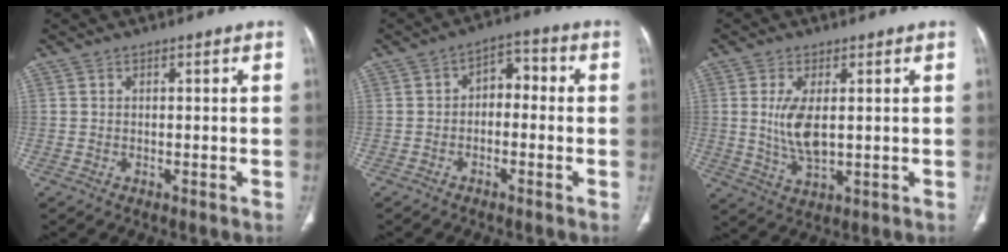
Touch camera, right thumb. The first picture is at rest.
{"total": 5.2, "force": [-0.8, 3.6, 3.7], "torque": [-0.032, 0.030, -0.026]}
{"total": 7.3, "force": [0.8, 3.2, 6.5], "torque": [-0.135, -0.014, 0.023]}